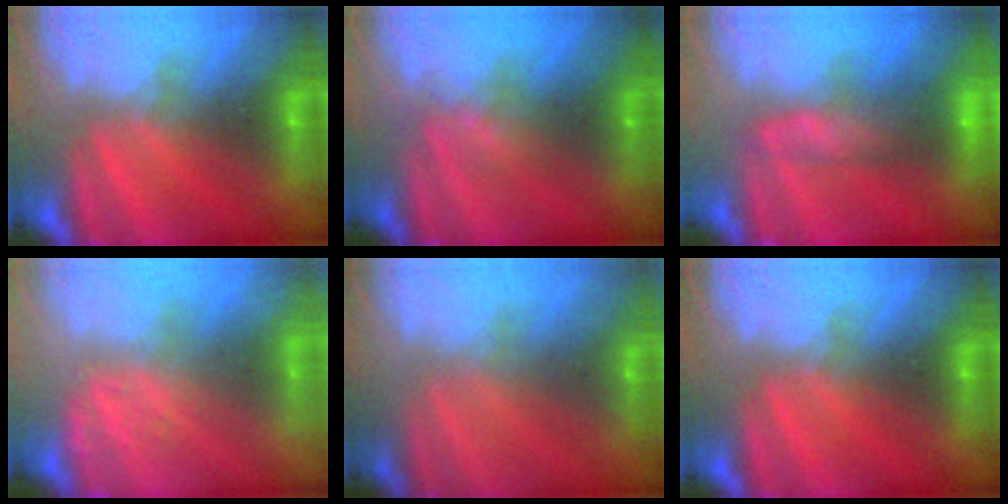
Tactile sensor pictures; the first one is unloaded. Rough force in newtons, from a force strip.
{"total": 2.7}
{"total": 7.5}
{"total": 2.4}
{"total": 5.7}
{"total": 0.0}